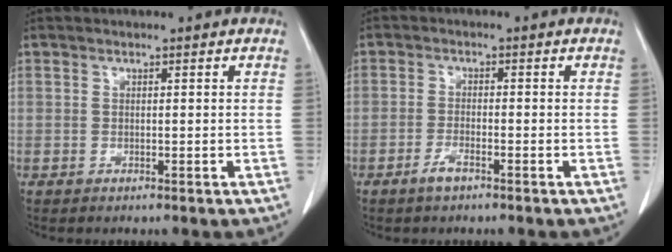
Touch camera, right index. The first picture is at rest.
{"total": 2.5, "force": [-1.8, 0.5, 1.7], "torque": [-0.036, 0.000, -0.035]}